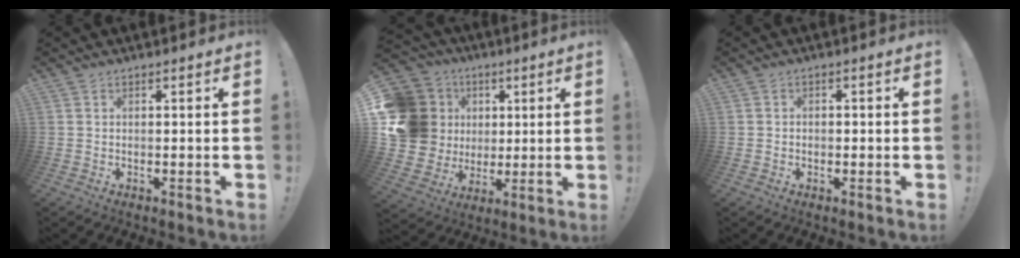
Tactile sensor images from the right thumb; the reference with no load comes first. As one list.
[{"total": 20.3, "force": [3.2, 17.5, 9.8], "torque": [-0.196, -0.004, 0.096]}, {"total": 1.6, "force": [-0.9, 1.2, 0.6], "torque": [-0.012, 0.008, -0.016]}]